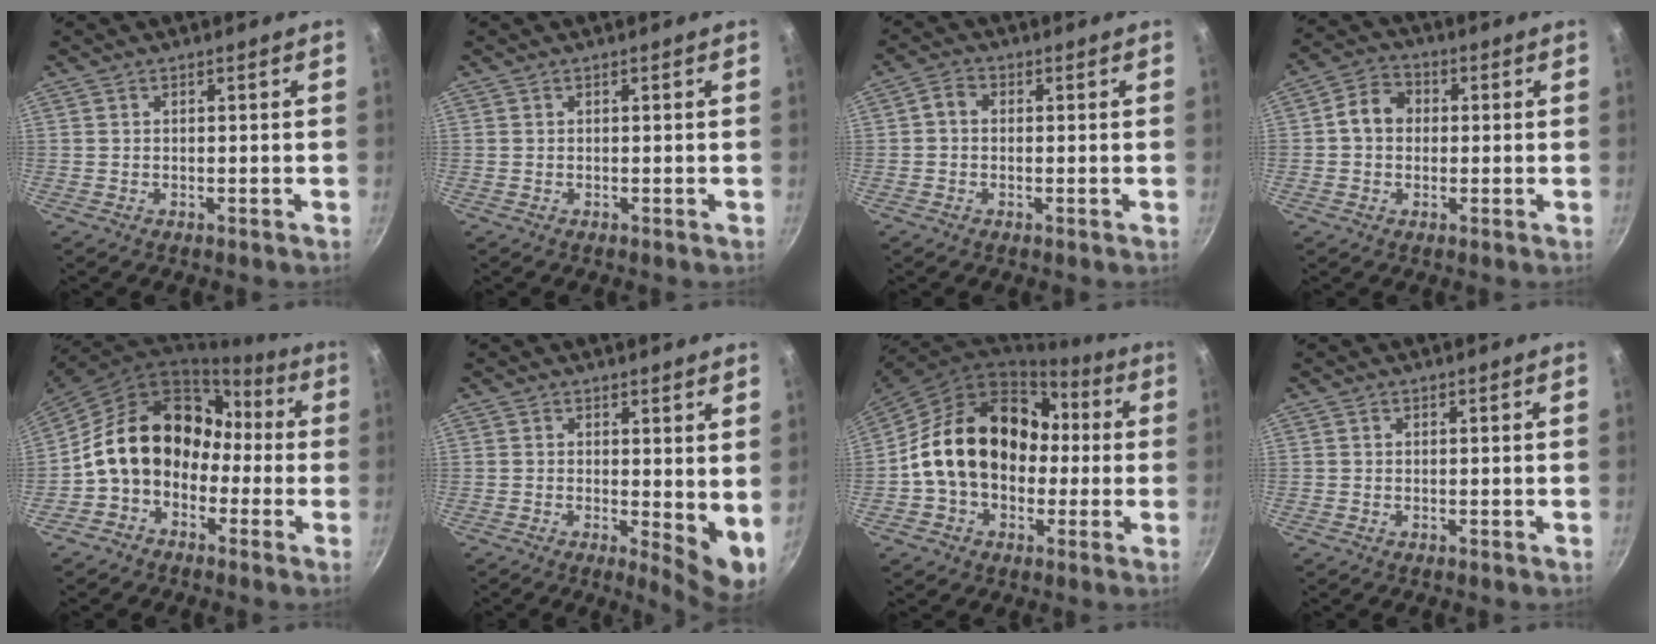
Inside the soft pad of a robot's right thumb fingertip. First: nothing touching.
{"total": 0.0}
{"total": 2.6, "force": [0.0, 2.0, 1.6], "torque": [-0.032, 0.010, -0.007]}
{"total": 6.4, "force": [0.4, 5.3, 3.5], "torque": [-0.035, 0.017, -0.008]}
{"total": 17.0, "force": [-1.9, 13.4, 10.3], "torque": [-0.137, 0.076, -0.041]}
{"total": 6.5, "force": [0.7, 2.4, 6.0], "torque": [-0.080, -0.020, 0.009]}
{"total": 20.8, "force": [0.3, 16.0, 13.3], "torque": [-0.201, 0.063, 0.005]}
{"total": 0.0}